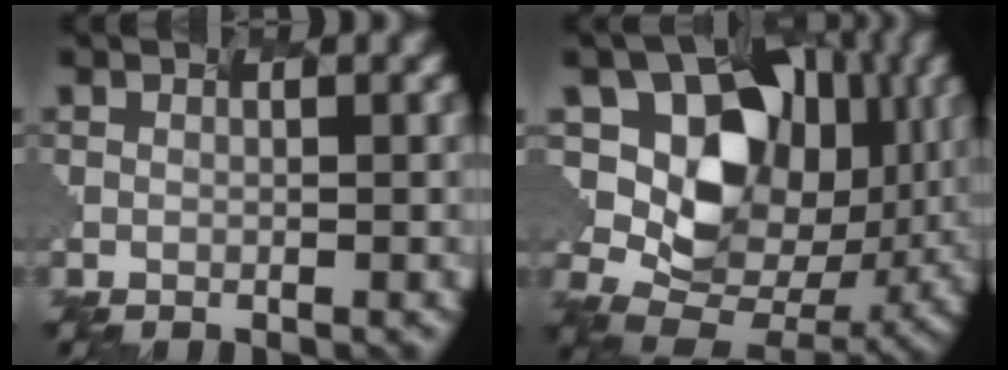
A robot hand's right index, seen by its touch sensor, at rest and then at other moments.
{"total": 10.7, "force": [2.1, 8.5, 6.2], "torque": [-0.108, -0.013, 0.047]}